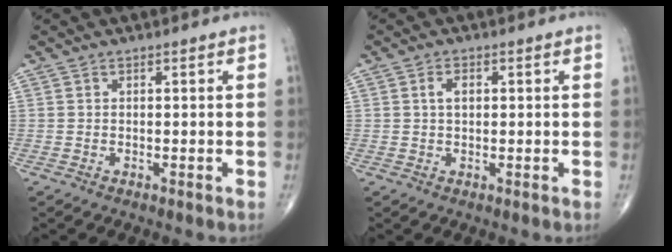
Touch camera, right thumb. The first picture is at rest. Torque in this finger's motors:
{"motor_torque": [0.20, 0.45, 0.23, 0.11, 0.14]}